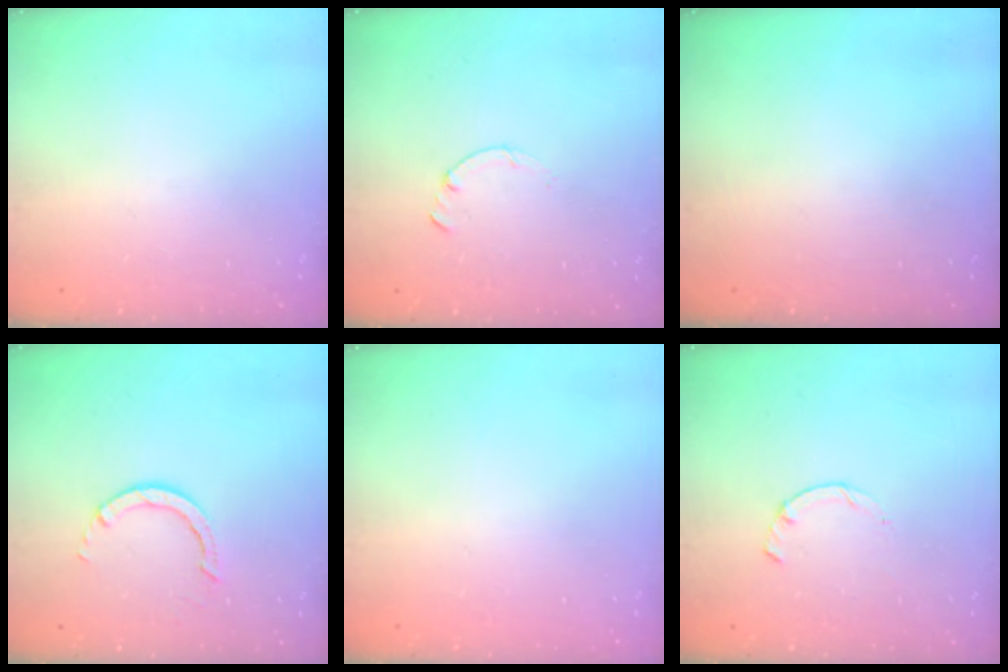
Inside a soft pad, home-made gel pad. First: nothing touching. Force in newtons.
{"total": 0.0}
{"total": 0.0}
{"total": 2.6, "press": 2.6, "slide": 0.3}
{"total": 2.6, "press": 2.6, "slide": 0.2}
{"total": 1.7, "press": 1.6, "slide": 0.4}